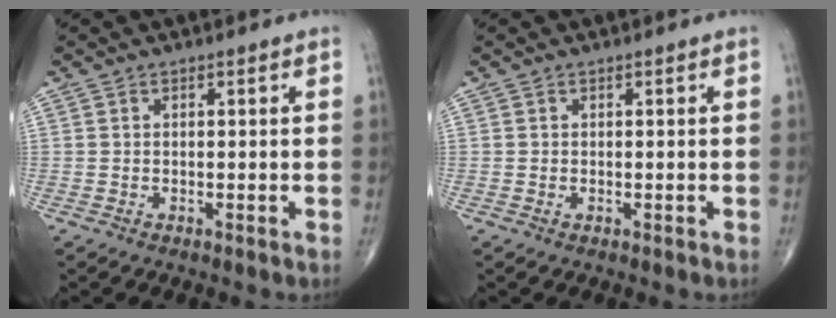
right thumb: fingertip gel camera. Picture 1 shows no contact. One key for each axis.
{"total": 0.0}